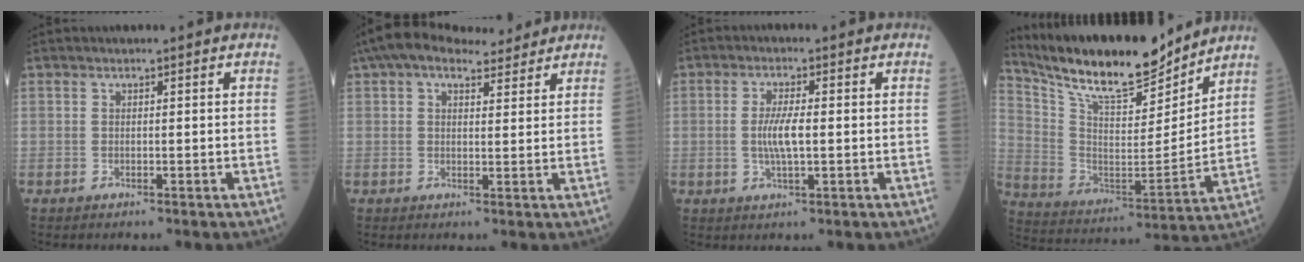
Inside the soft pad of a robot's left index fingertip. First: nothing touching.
{"total": 9.7, "force": [7.7, 3.7, 4.7], "torque": [-0.084, 0.046, 0.120]}
{"total": 4.6, "force": [-0.2, 0.8, 4.5], "torque": [-0.098, -0.004, -0.005]}
{"total": 19.2, "force": [16.8, 3.3, 8.6], "torque": [-0.170, -0.008, 0.295]}